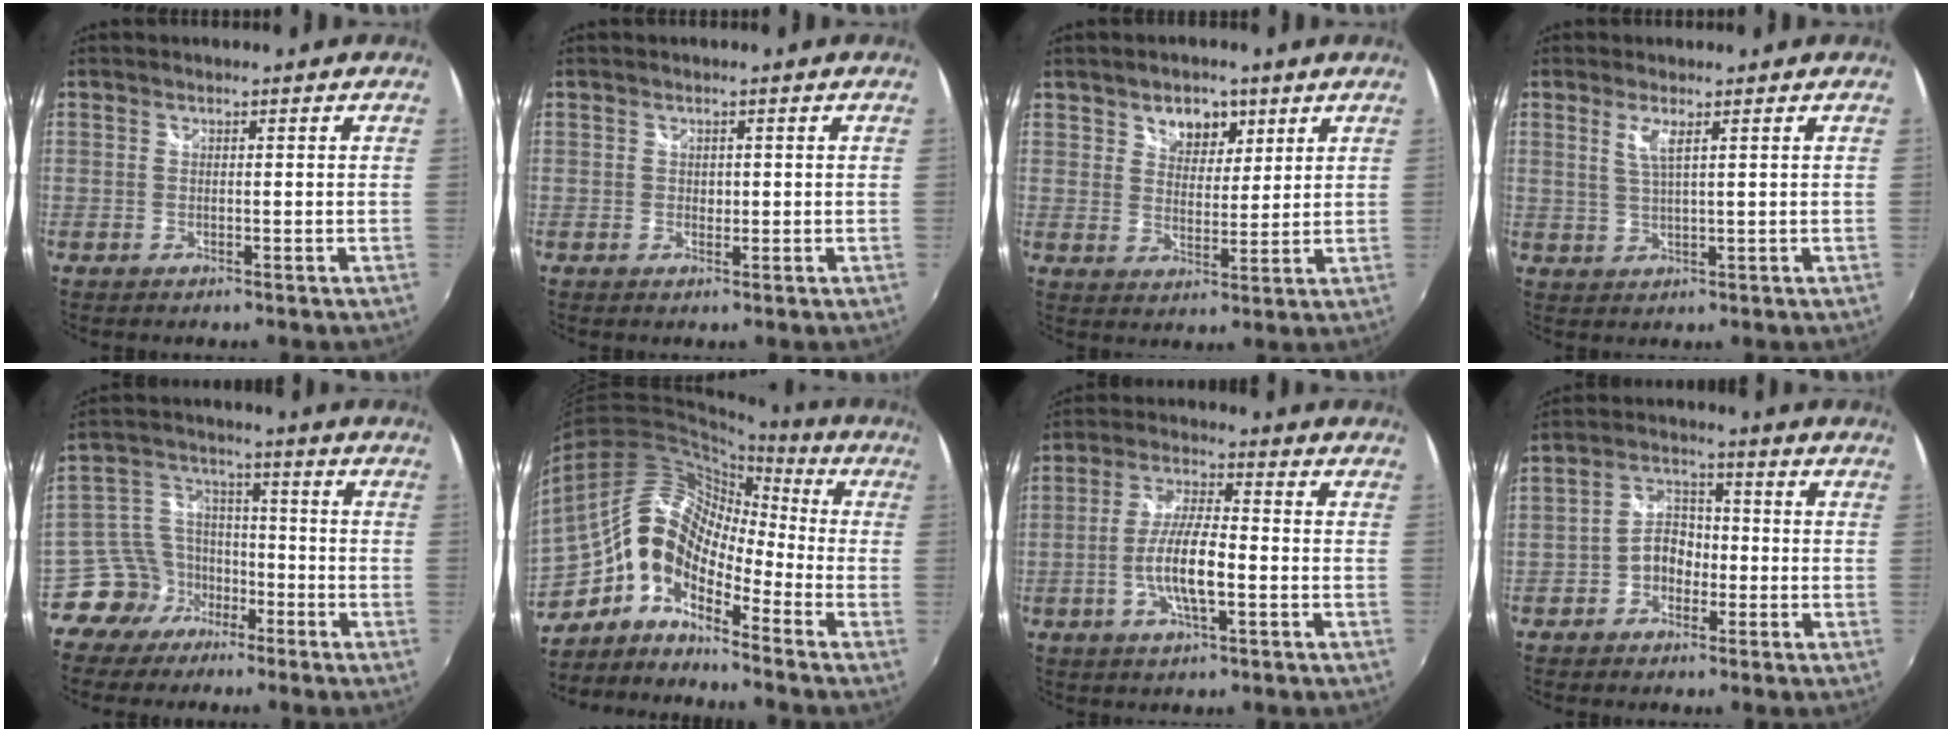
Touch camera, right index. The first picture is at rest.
{"total": 1.0, "force": [0.1, 0.9, 0.3], "torque": [-0.002, 0.000, 0.002]}
{"total": 6.2, "force": [3.5, 4.2, 3.0], "torque": [-0.038, 0.005, 0.059]}
{"total": 3.1, "force": [1.5, 0.4, 2.7], "torque": [-0.053, -0.002, 0.028]}
{"total": 8.9, "force": [-5.8, 6.6, 1.5], "torque": [-0.044, 0.036, -0.107]}
{"total": 13.0, "force": [-5.6, 7.1, 9.3], "torque": [-0.157, 0.021, -0.129]}
{"total": 9.0, "force": [-2.6, 2.2, 8.3], "torque": [-0.168, 0.001, -0.048]}
{"total": 5.9, "force": [-2.3, 4.5, 3.0], "torque": [-0.053, 0.018, -0.039]}